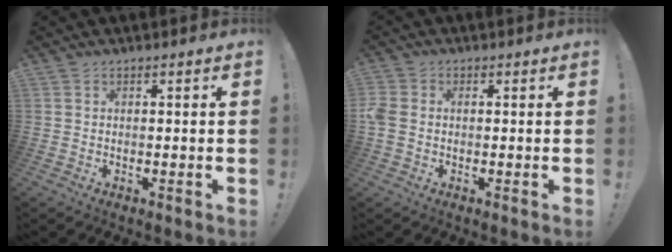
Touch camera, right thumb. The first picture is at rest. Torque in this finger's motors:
{"motor_torque": [-0.10, -0.10, 0.41, -0.08, 0.03]}